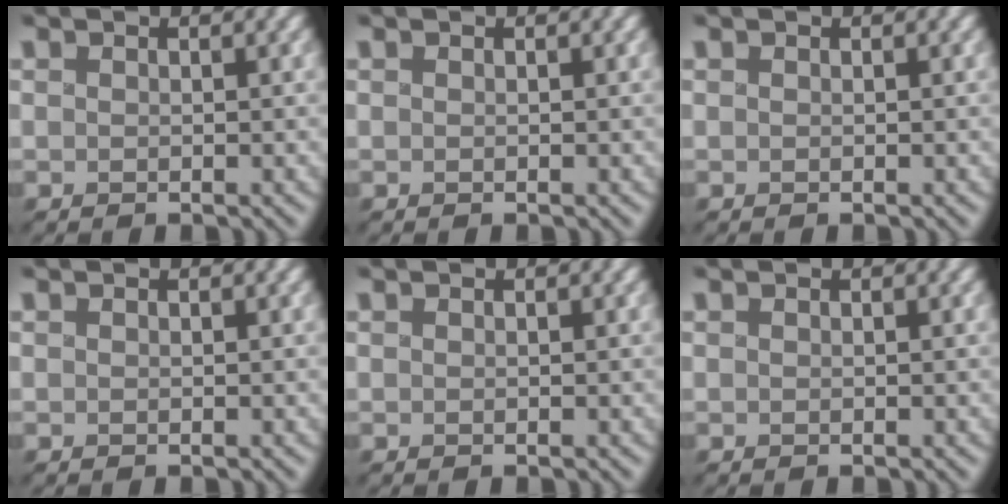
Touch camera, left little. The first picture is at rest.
{"total": 0.0}
{"total": 0.0}
{"total": 0.0}
{"total": 0.0}
{"total": 0.0}